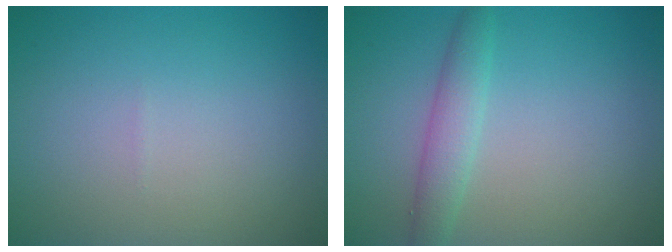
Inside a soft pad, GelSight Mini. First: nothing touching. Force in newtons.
{"total": 2.4, "press": 2.4, "slide": 0.1}